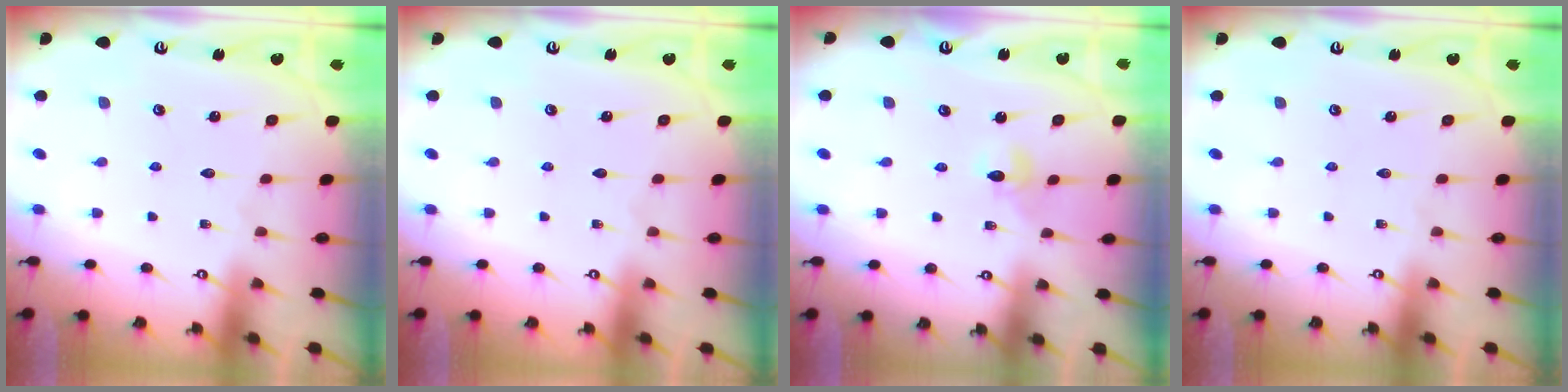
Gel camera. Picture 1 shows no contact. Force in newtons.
{"total": 0.0}
{"total": 4.8, "press": 4.8, "slide": 0.6}
{"total": 0.0}